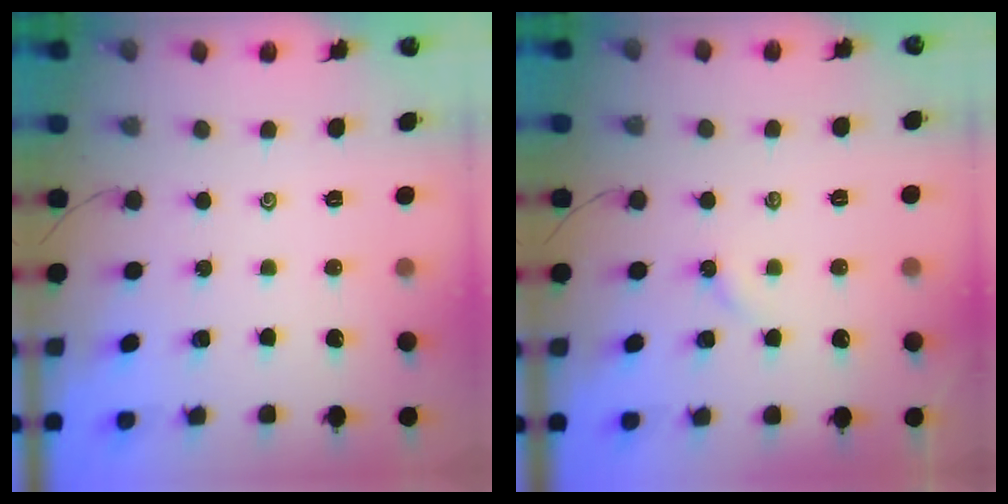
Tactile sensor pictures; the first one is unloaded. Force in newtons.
{"total": 2.2, "press": 2.2, "slide": 0.4}